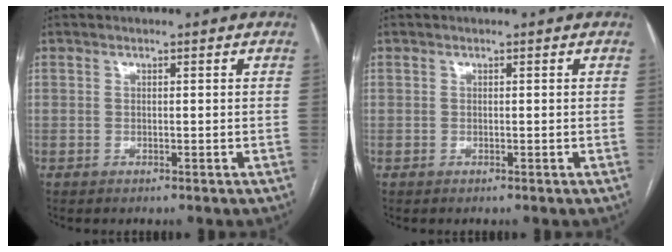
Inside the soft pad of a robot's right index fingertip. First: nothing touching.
{"total": 0.0}